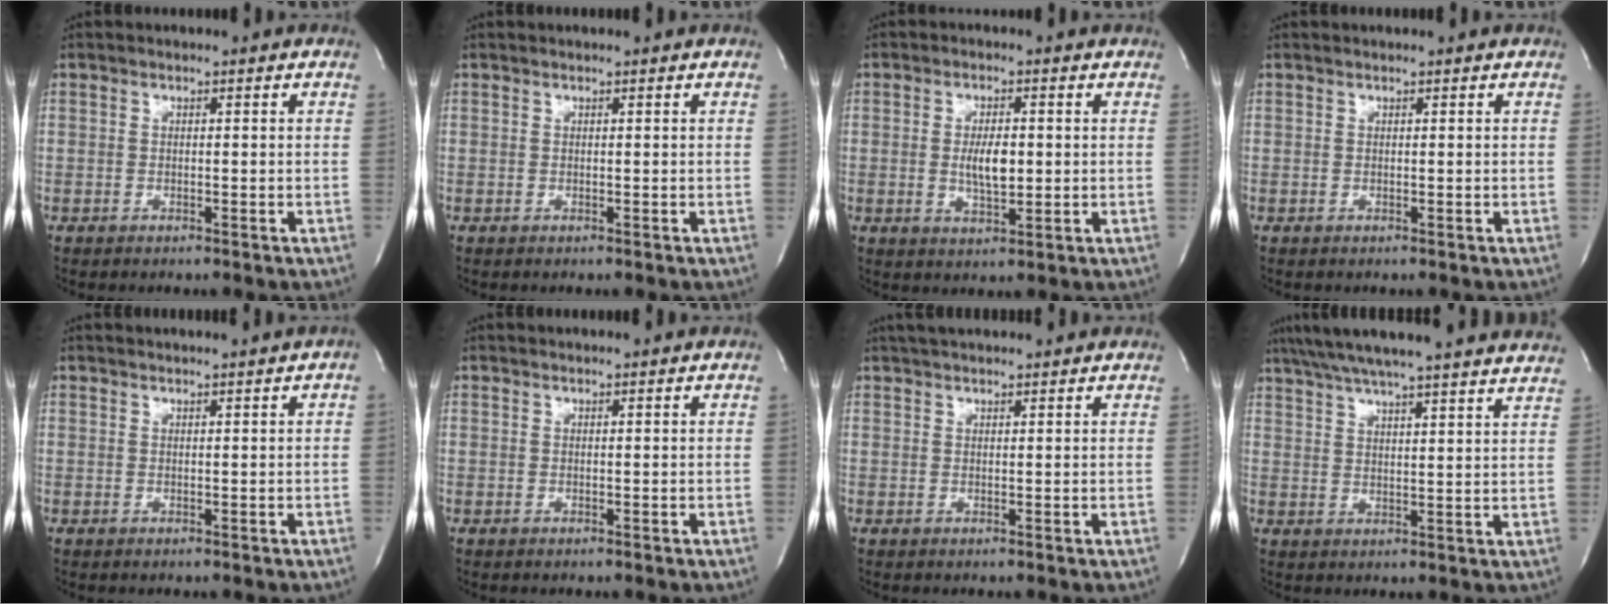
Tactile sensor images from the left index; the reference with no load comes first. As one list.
[{"total": 0.8, "force": [0.7, 0.0, 0.2], "torque": [-0.003, 0.012, 0.013]}, {"total": 4.4, "force": [-0.3, 1.5, 4.1], "torque": [-0.078, -0.011, 0.000]}, {"total": 1.1, "force": [1.0, 0.0, 0.3], "torque": [-0.005, 0.014, 0.017]}, {"total": 2.2, "force": [1.7, -0.2, 1.3], "torque": [-0.015, 0.016, 0.028]}, {"total": 1.6, "force": [1.6, -0.1, 0.5], "torque": [-0.004, 0.014, 0.025]}, {"total": 6.4, "force": [5.8, 0.8, 2.6], "torque": [-0.043, 0.036, 0.087]}, {"total": 26.9, "force": [24.0, 1.3, 12.1], "torque": [-0.207, 0.004, 0.314]}]